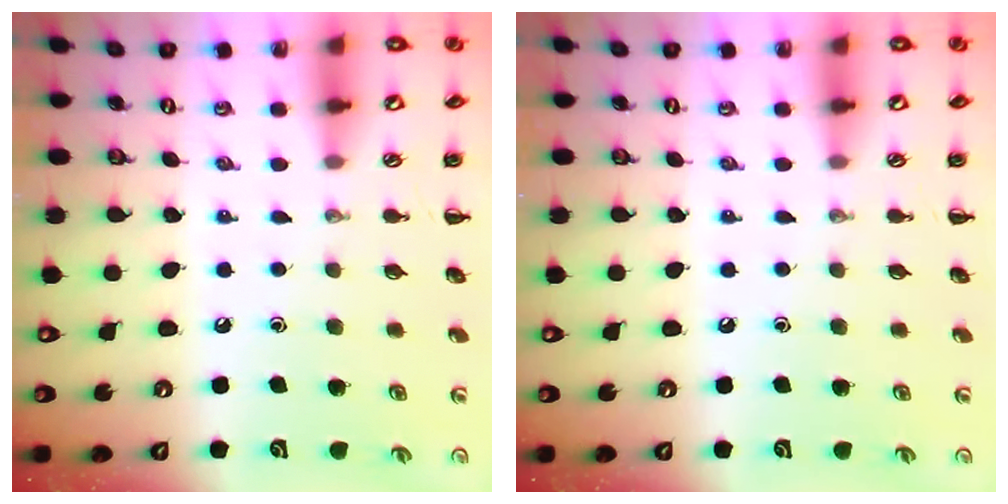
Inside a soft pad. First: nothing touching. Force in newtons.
{"total": 0.0}